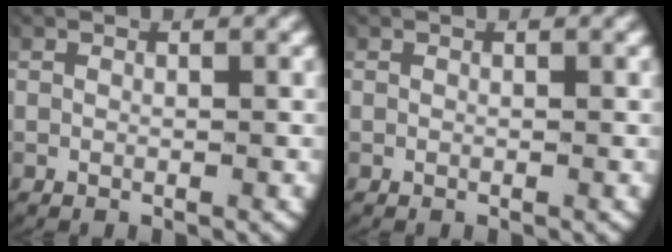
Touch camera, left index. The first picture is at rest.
{"total": 0.0}